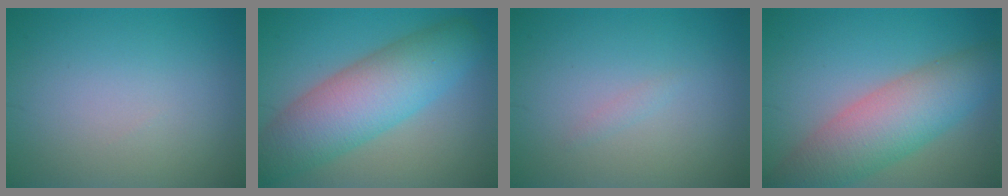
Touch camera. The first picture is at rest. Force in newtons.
{"total": 8.6, "press": 8.6, "slide": 0.5}
{"total": 0.5, "press": 0.5, "slide": 0.0}
{"total": 7.5, "press": 7.5, "slide": 0.3}